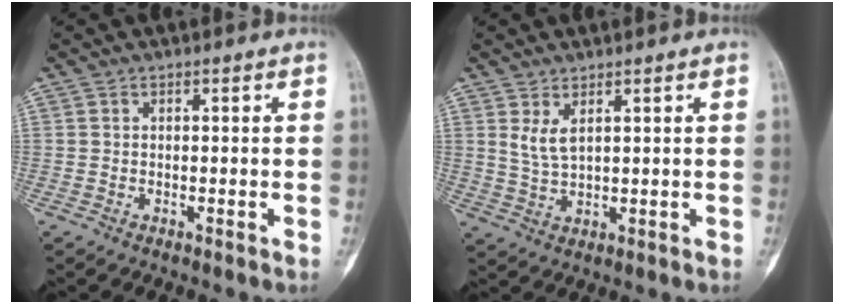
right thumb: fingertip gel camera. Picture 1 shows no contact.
{"total": 3.8, "force": [1.8, 1.4, 3.0], "torque": [-0.062, -0.014, 0.045]}